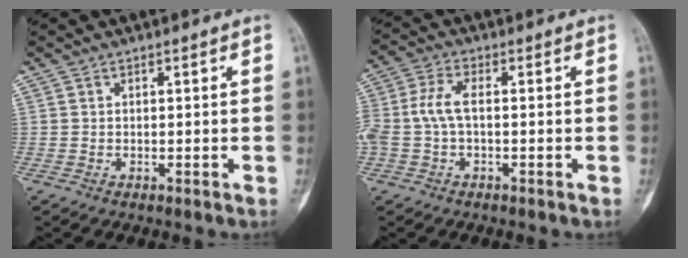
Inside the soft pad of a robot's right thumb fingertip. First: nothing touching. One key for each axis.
{"total": 7.2, "fx": -0.4, "fy": 3.6, "fz": 6.3, "tx": -0.159, "ty": 0.020, "tz": -0.010}